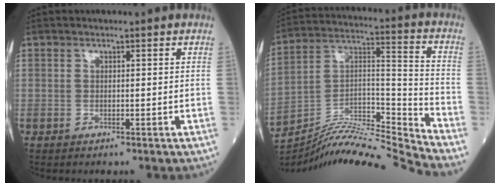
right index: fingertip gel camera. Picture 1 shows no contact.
{"total": 18.1, "force": [-17.3, -2.4, 4.9], "torque": [-0.091, 0.033, -0.298]}